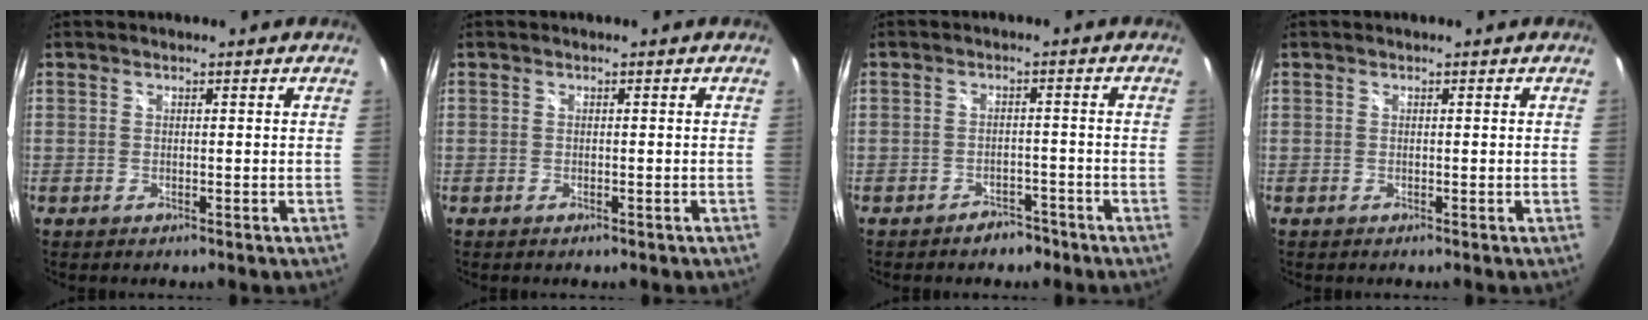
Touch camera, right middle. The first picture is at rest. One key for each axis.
{"total": 1.0, "fx": -0.6, "fy": 0.4, "fz": 0.6, "tx": -0.008, "ty": -0.002, "tz": -0.008}
{"total": 3.9, "fx": -3.1, "fy": 2.2, "fz": 1.0, "tx": -0.021, "ty": 0.011, "tz": -0.038}
{"total": 0.0}